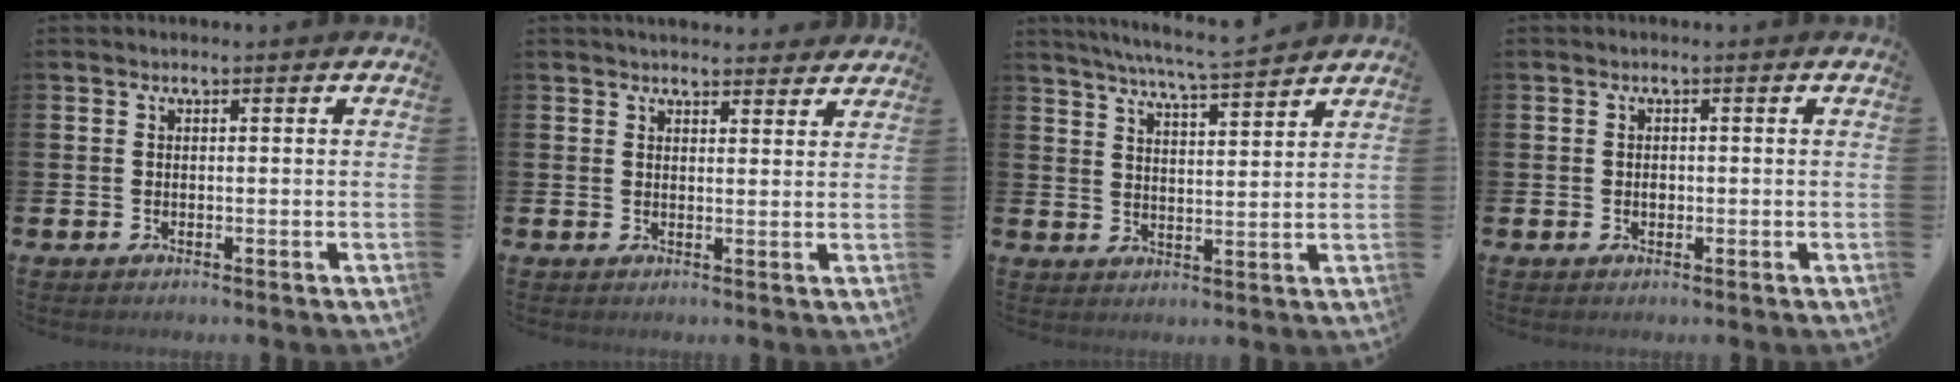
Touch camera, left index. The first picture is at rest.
{"total": 2.9, "force": [2.9, 0.5, 0.1], "torque": [0.000, -0.017, 0.051]}
{"total": 6.5, "force": [6.2, -0.5, 1.8], "torque": [-0.053, -0.037, 0.109]}
{"total": 0.9, "force": [0.0, 0.7, 0.5], "torque": [0.001, 0.000, -0.004]}